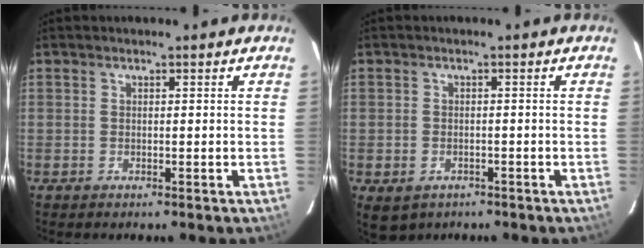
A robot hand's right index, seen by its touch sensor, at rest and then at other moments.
{"total": 4.6, "force": [-2.3, 3.5, 1.9], "torque": [-0.043, -0.008, -0.026]}